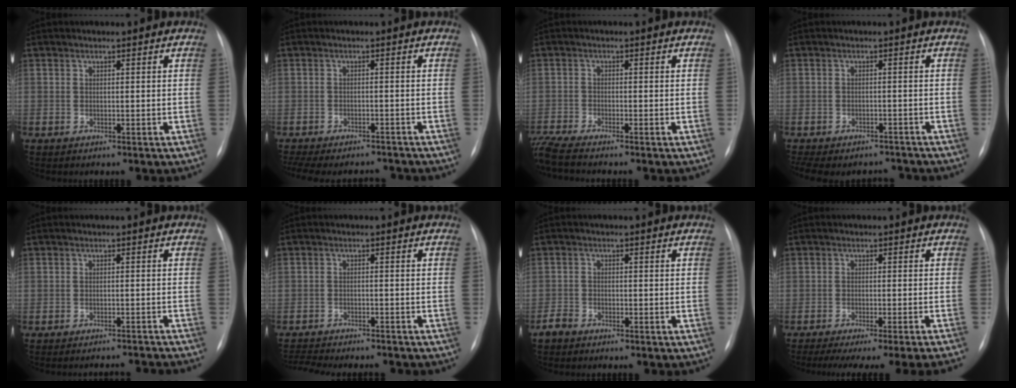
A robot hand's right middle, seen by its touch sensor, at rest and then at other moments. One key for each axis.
{"total": 11.3, "fx": -10.2, "fy": 3.1, "fz": 3.7, "tx": -0.081, "ty": 0.001, "tz": -0.138}
{"total": 5.8, "fx": -5.2, "fy": -0.4, "fz": 2.5, "tx": -0.059, "ty": -0.018, "tz": -0.099}
{"total": 10.8, "fx": -9.2, "fy": 4.7, "fz": 3.1, "tx": -0.069, "ty": 0.008, "tz": -0.116}
{"total": 6.0, "fx": -5.8, "fy": -1.1, "fz": 0.9, "tx": -0.004, "ty": -0.003, "tz": -0.067}
{"total": 10.9, "fx": -10.1, "fy": 1.7, "fz": 3.8, "tx": -0.061, "ty": -0.003, "tz": -0.138}
{"total": 1.9, "fx": -1.5, "fy": 1.0, "fz": 0.6, "tx": -0.018, "ty": 0.001, "tz": -0.027}
{"total": 15.8, "fx": -14.1, "fy": -1.7, "fz": 7.0, "tx": -0.074, "ty": -0.038, "tz": -0.187}